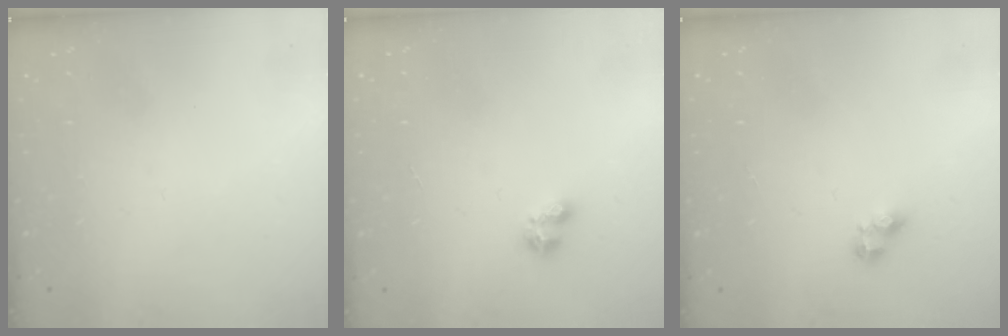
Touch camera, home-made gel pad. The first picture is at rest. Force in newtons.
{"total": 2.8, "press": 2.8, "slide": 0.5}
{"total": 3.2, "press": 3.2, "slide": 0.4}